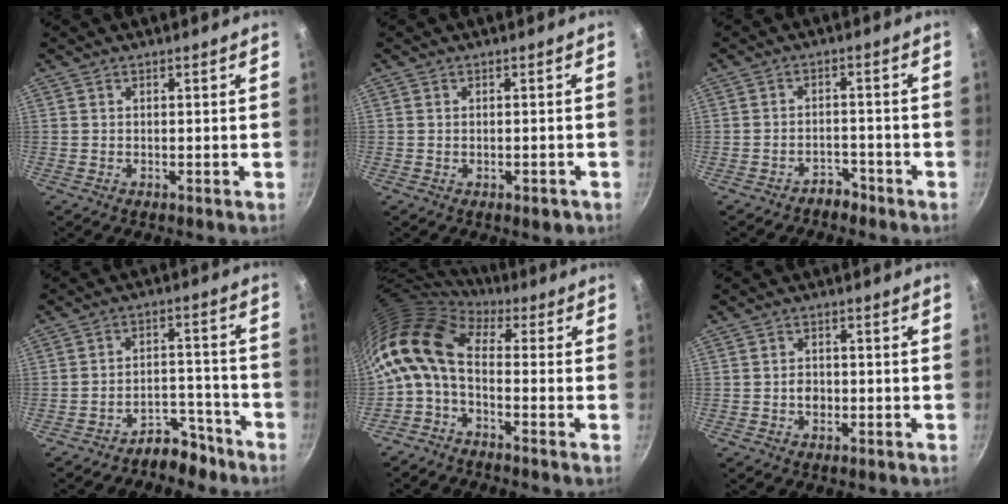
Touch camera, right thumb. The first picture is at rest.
{"total": 2.2, "force": [-1.0, 1.0, 1.6], "torque": [-0.022, 0.001, -0.014]}
{"total": 3.1, "force": [-2.6, 1.6, 0.6], "torque": [0.013, 0.033, -0.035]}
{"total": 7.5, "force": [-6.0, 3.8, 2.3], "torque": [0.003, 0.073, -0.085]}
{"total": 11.1, "force": [0.3, 6.0, 9.3], "torque": [-0.185, 0.020, -0.011]}
{"total": 2.6, "force": [-0.7, 2.0, 1.5], "torque": [-0.014, 0.009, -0.011]}